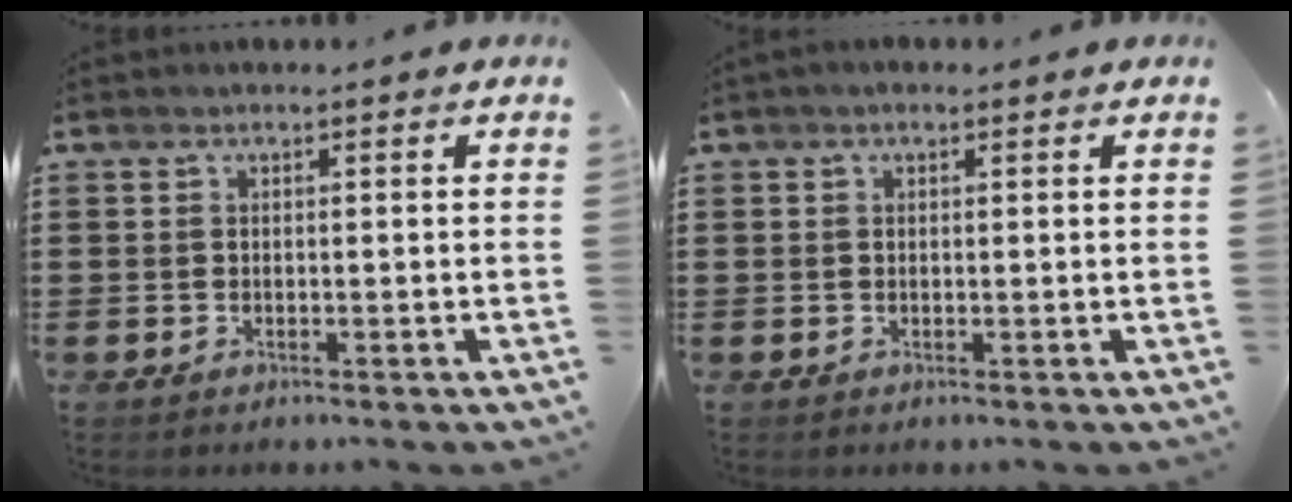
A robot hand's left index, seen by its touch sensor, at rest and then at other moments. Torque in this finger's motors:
{"motor_torque": [2.14, 0.00, 0.40, 0.10]}